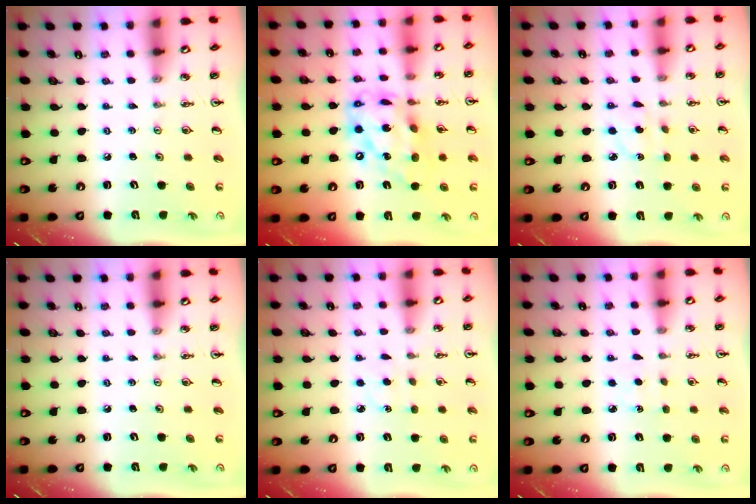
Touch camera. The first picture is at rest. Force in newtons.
{"total": 17.5, "press": 17.4, "slide": 1.4}
{"total": 3.6, "press": 3.5, "slide": 0.7}
{"total": 0.0}
{"total": 2.9, "press": 2.8, "slide": 0.5}
{"total": 2.0, "press": 2.0, "slide": 0.3}